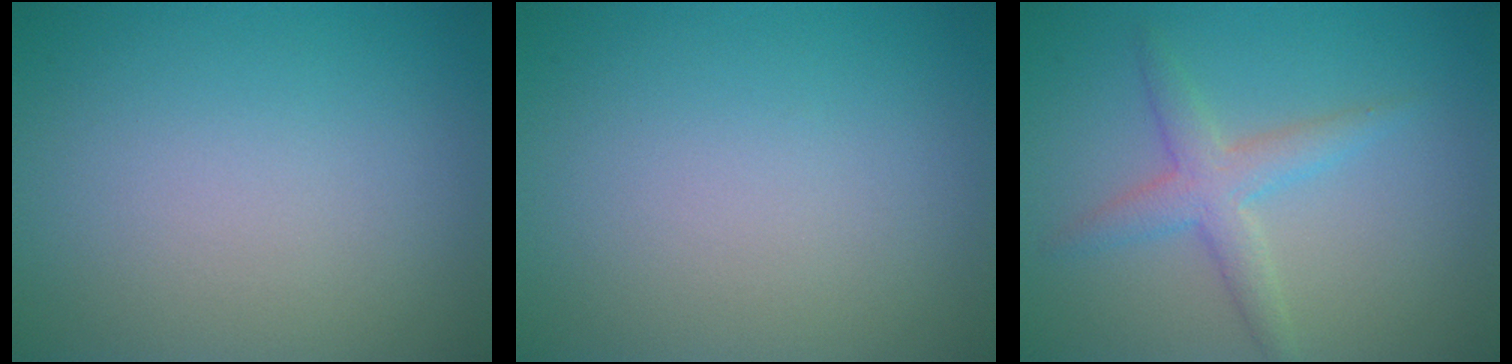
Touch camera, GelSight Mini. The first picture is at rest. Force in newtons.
{"total": 0.0}
{"total": 2.9, "press": 2.9, "slide": 0.0}